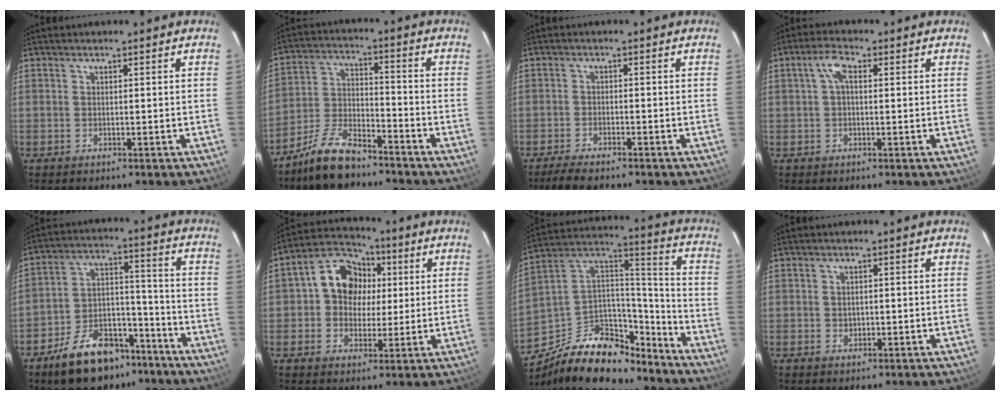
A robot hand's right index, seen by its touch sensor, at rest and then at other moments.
{"total": 10.8, "force": [-8.8, 3.5, 5.3], "torque": [-0.121, 0.006, -0.167]}
{"total": 4.8, "force": [-4.1, 0.9, 2.3], "torque": [-0.064, -0.015, -0.075]}
{"total": 3.2, "force": [0.9, 1.3, 2.8], "torque": [-0.056, 0.011, 0.017]}
{"total": 16.7, "force": [-11.6, 8.8, 8.1], "torque": [-0.158, 0.029, -0.173]}
{"total": 9.6, "force": [1.3, 8.4, 4.4], "torque": [-0.094, 0.031, 0.018]}
{"total": 22.6, "force": [-16.1, 11.2, 11.2], "torque": [-0.227, 0.047, -0.248]}
{"total": 1.5, "force": [0.0, 1.3, 0.6], "torque": [-0.007, 0.001, 0.003]}